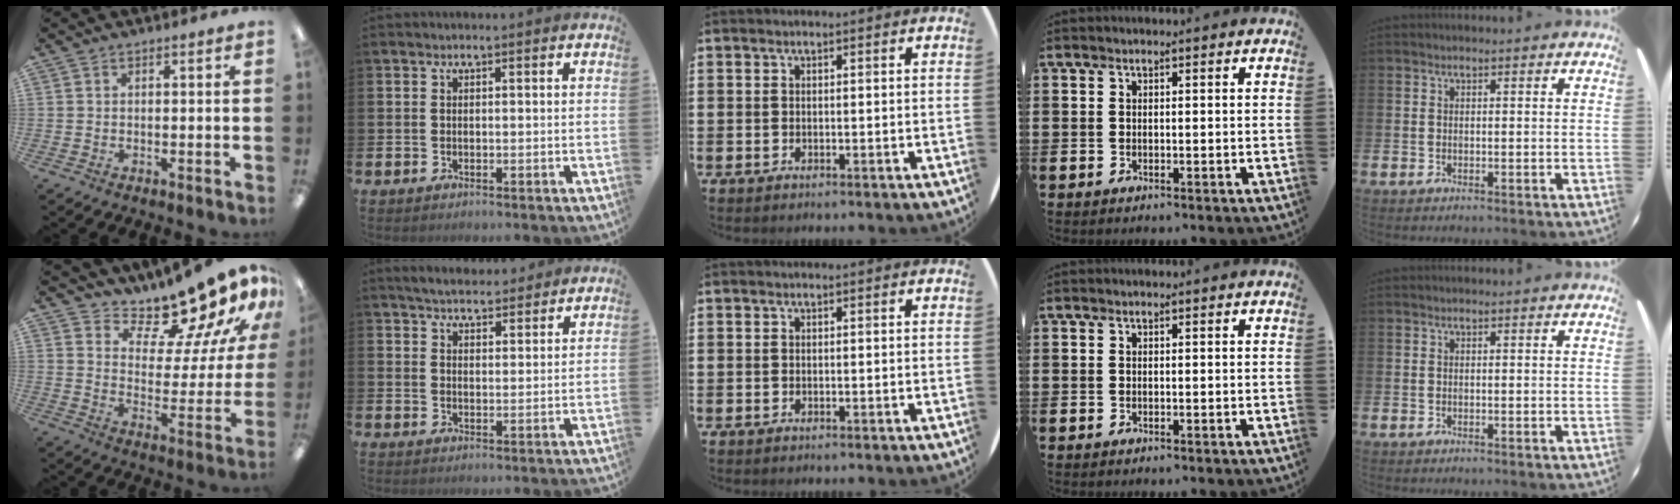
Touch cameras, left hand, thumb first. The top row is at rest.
{"thumb": {"total": 15.8, "force": [13.8, 4.5, 6.2], "torque": [-0.091, -0.115, 0.231]}, "index": {"total": 4.5, "force": [4.4, 0.8, 0.3], "torque": [-0.015, -0.021, 0.080]}}